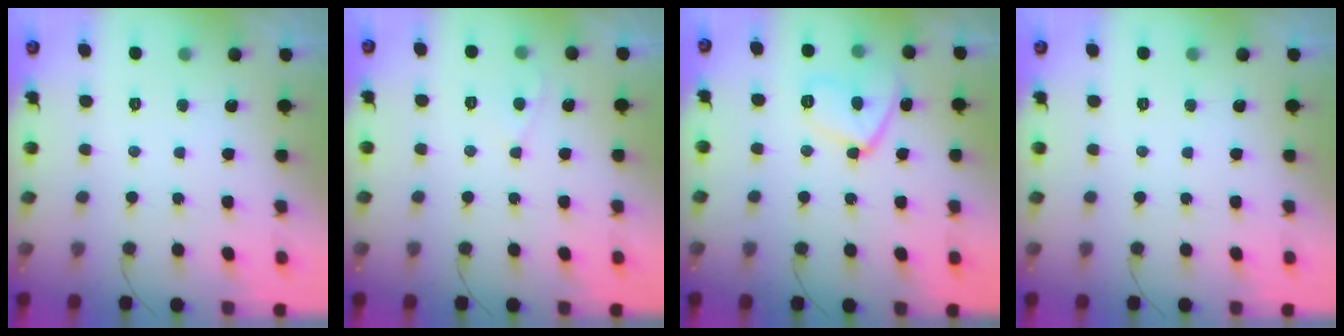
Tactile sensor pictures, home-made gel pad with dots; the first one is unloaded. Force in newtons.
{"total": 2.9, "press": 2.9, "slide": 0.3}
{"total": 9.9, "press": 9.9, "slide": 0.8}
{"total": 0.0}